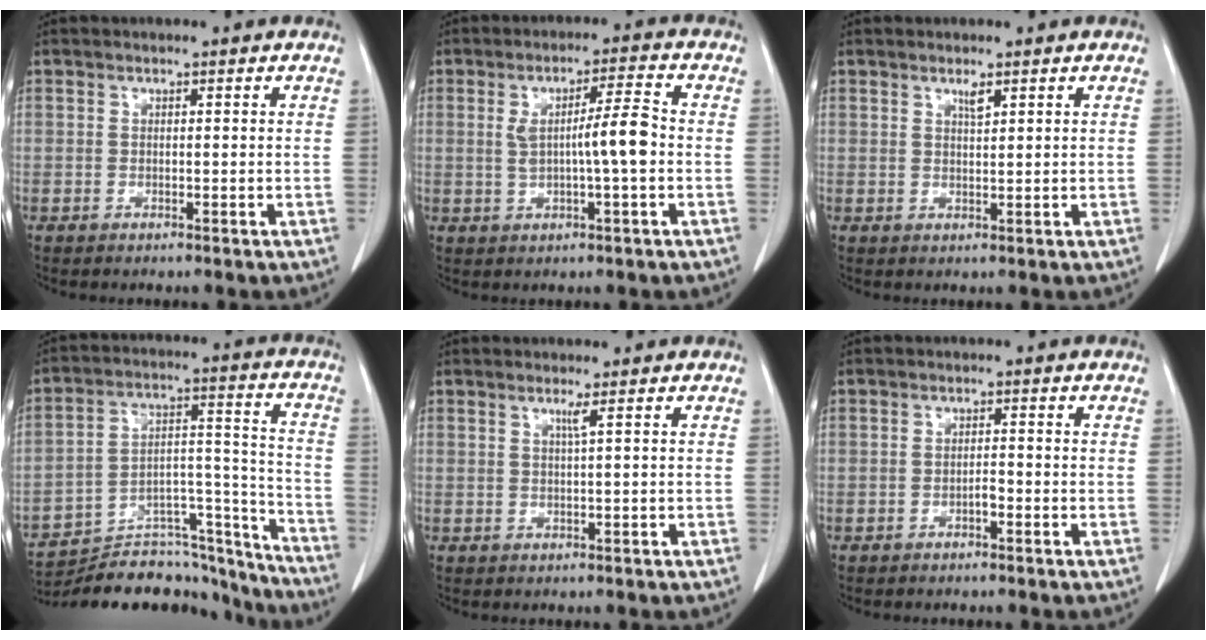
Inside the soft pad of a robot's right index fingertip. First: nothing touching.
{"total": 6.5, "force": [-0.1, 0.2, 6.5], "torque": [-0.107, 0.009, 0.003]}
{"total": 1.4, "force": [0.9, 0.1, 1.0], "torque": [-0.020, -0.004, 0.018]}
{"total": 24.0, "force": [-22.4, 5.6, 6.5], "torque": [-0.085, 0.044, -0.330]}
{"total": 1.2, "force": [0.5, -0.5, 1.0], "torque": [-0.027, -0.006, 0.014]}
{"total": 1.0, "force": [-0.6, 0.2, 0.8], "torque": [-0.011, 0.003, -0.008]}